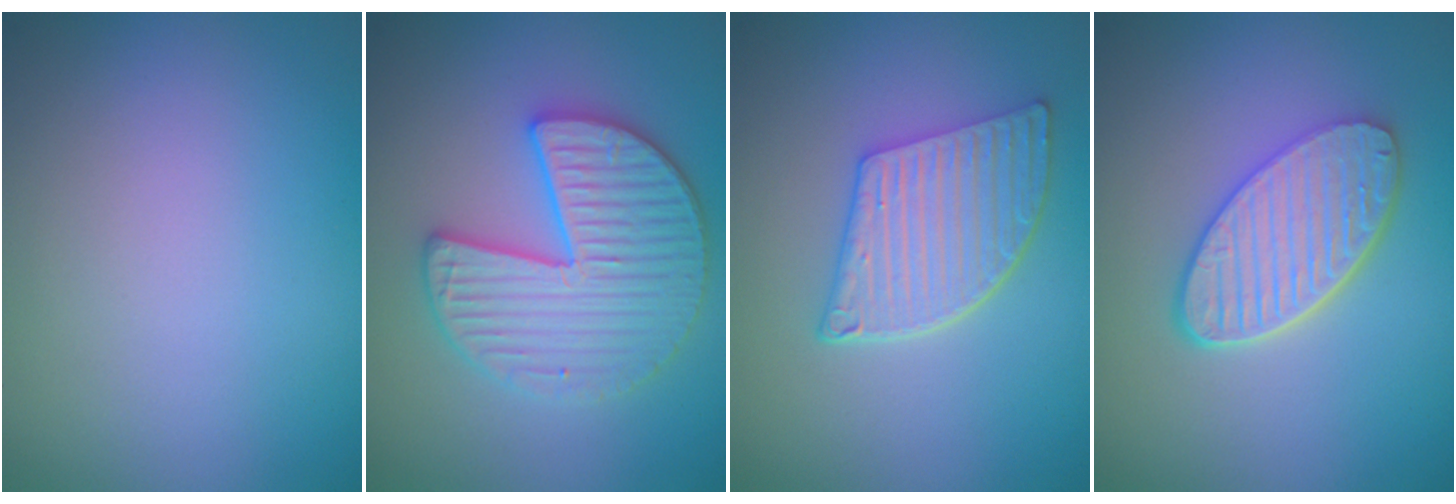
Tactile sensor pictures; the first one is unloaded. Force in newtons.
{"total": 5.9, "press": 5.8, "slide": 0.9}
{"total": 5.2, "press": 4.2, "slide": 3.0}
{"total": 5.4, "press": 4.2, "slide": 3.4}